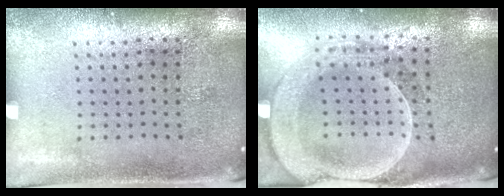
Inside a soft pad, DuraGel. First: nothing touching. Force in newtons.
{"total": 2.6, "press": 2.3, "slide": 1.2}